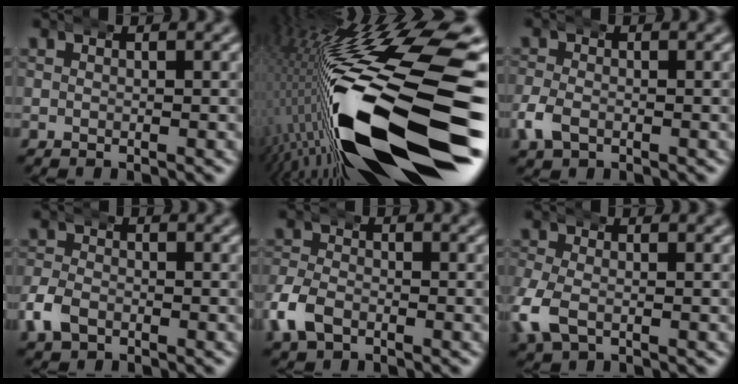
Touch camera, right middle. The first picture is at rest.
{"total": 26.2, "force": [-4.7, 10.7, 23.5], "torque": [-0.401, -0.027, -0.037]}
{"total": 2.5, "force": [-1.0, 1.8, 1.3], "torque": [-0.039, 0.000, -0.018]}
{"total": 2.8, "force": [-1.2, 2.1, 1.4], "torque": [-0.038, 0.002, -0.025]}
{"total": 3.5, "force": [-1.6, 2.6, 1.8], "torque": [-0.053, -0.001, -0.029]}
{"total": 3.6, "force": [-0.9, 2.7, 2.2], "torque": [-0.079, -0.013, -0.007]}